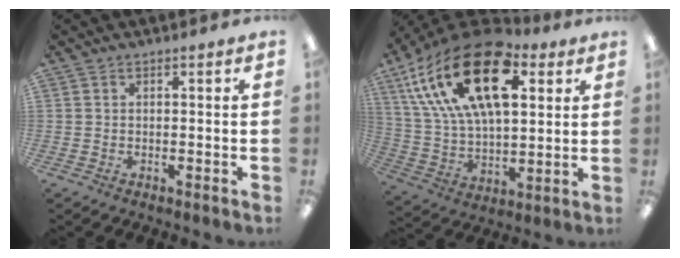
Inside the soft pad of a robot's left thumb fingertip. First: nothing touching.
{"total": 25.9, "force": [12.1, 13.6, 18.4], "torque": [-0.353, -0.048, 0.208]}